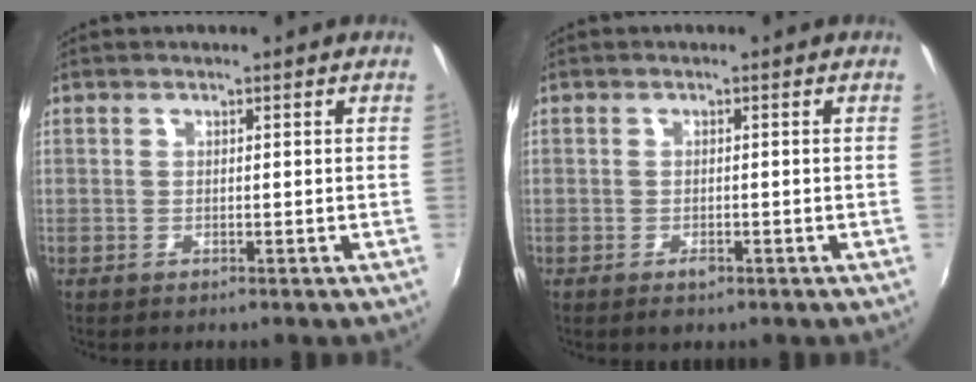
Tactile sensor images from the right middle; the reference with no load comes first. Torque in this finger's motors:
{"motor_torque": [0.42, -0.36, 0.04, 0.00]}